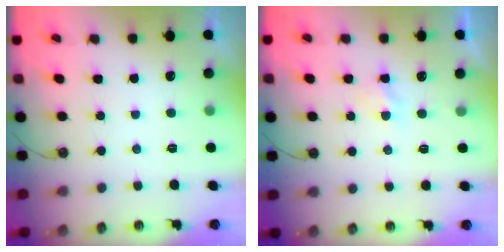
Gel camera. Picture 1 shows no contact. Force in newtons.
{"total": 2.8, "press": 2.8, "slide": 0.2}